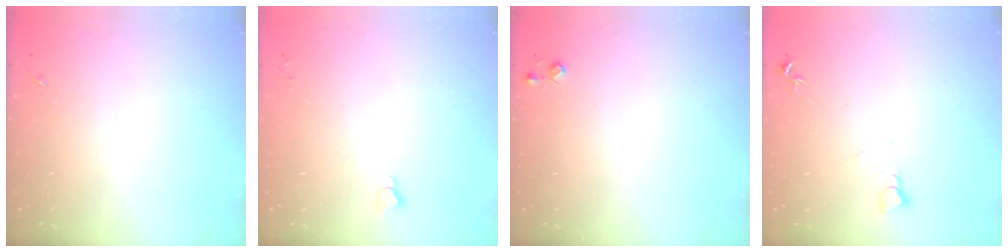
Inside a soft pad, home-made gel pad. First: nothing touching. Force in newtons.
{"total": 2.7, "press": 2.7, "slide": 0.3}
{"total": 3.7, "press": 3.7, "slide": 0.5}
{"total": 3.3, "press": 3.3, "slide": 0.3}